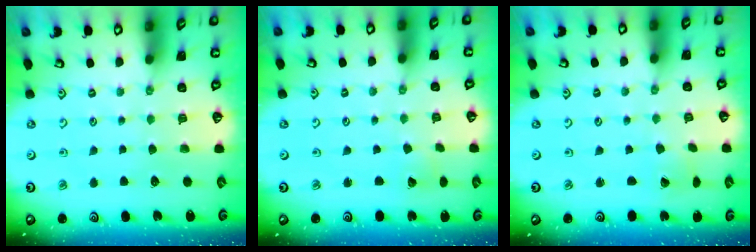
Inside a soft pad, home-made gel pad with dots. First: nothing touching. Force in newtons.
{"total": 2.4, "press": 2.4, "slide": 0.2}
{"total": 0.7, "press": 0.7, "slide": 0.0}